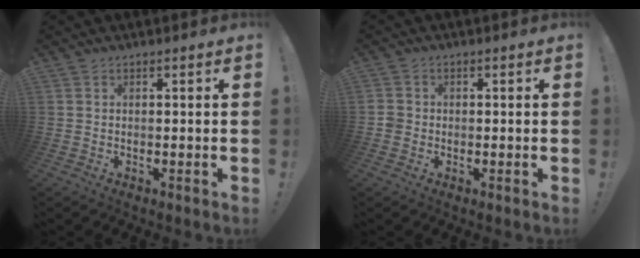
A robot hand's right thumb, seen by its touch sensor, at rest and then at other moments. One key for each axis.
{"total": 2.5, "fx": -0.9, "fy": 2.1, "fz": 0.8, "tx": -0.012, "ty": 0.009, "tz": -0.015}